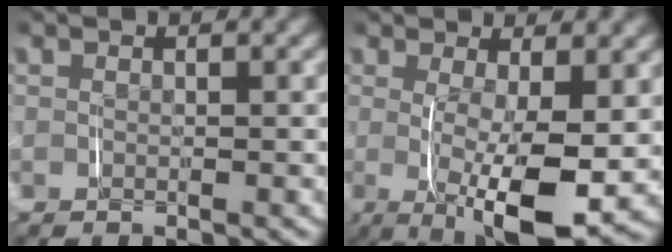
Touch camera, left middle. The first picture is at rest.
{"total": 7.7, "force": [-0.5, 2.5, 7.2], "torque": [-0.120, -0.016, -0.005]}